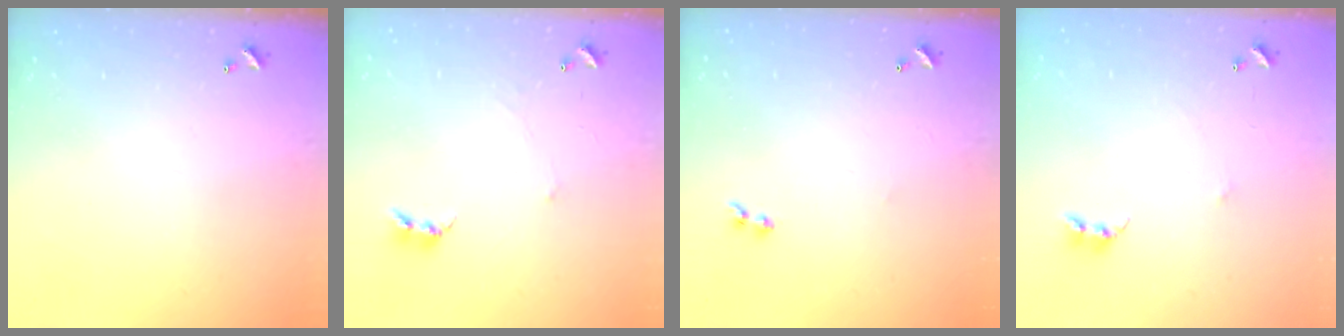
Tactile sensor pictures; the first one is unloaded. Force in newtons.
{"total": 2.4, "press": 2.4, "slide": 0.4}
{"total": 1.9, "press": 1.7, "slide": 0.9}
{"total": 4.4, "press": 4.4, "slide": 0.3}